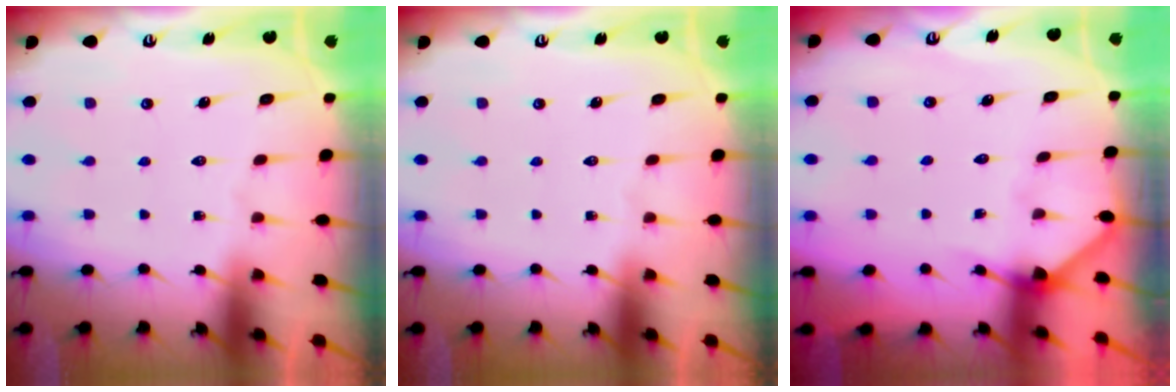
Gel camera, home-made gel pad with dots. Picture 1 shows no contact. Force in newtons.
{"total": 0.0}
{"total": 4.4, "press": 4.3, "slide": 0.5}